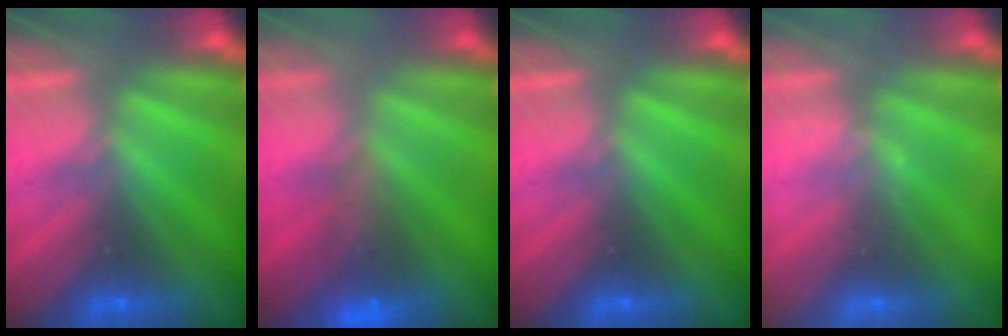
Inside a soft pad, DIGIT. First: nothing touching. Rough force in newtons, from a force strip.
{"total": 7.0}
{"total": 0.0}
{"total": 2.1}